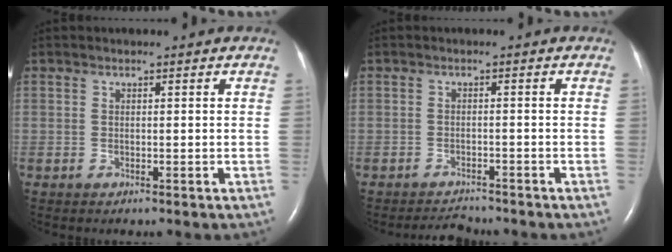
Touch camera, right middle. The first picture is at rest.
{"total": 2.5, "force": [-2.5, 0.0, -0.2], "torque": [-0.002, -0.014, -0.037]}